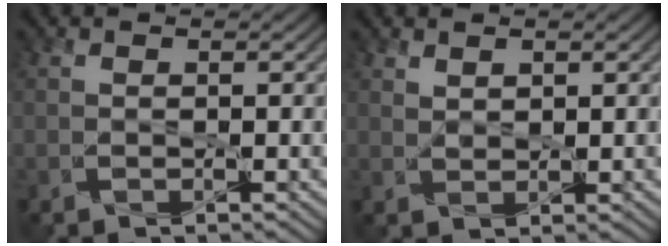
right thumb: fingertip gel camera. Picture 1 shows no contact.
{"total": 1.1, "force": [1.0, 0.4, 0.2], "torque": [-0.011, -0.001, 0.021]}